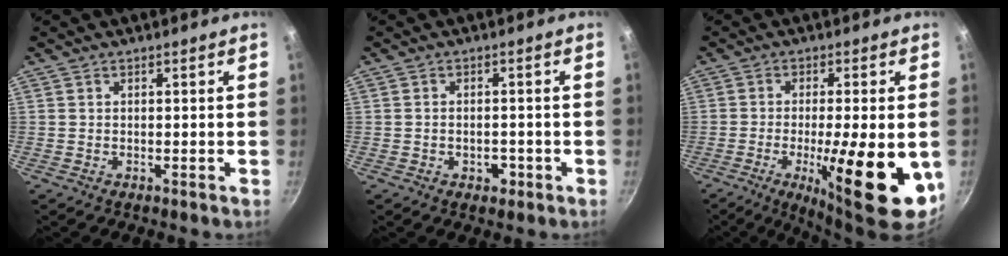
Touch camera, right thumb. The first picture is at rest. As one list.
[{"total": 2.8, "force": [-1.1, 1.8, 1.7], "torque": [-0.022, 0.008, -0.015]}, {"total": 17.2, "force": [-4.7, 4.5, 15.9], "torque": [-0.228, -0.005, -0.062]}]